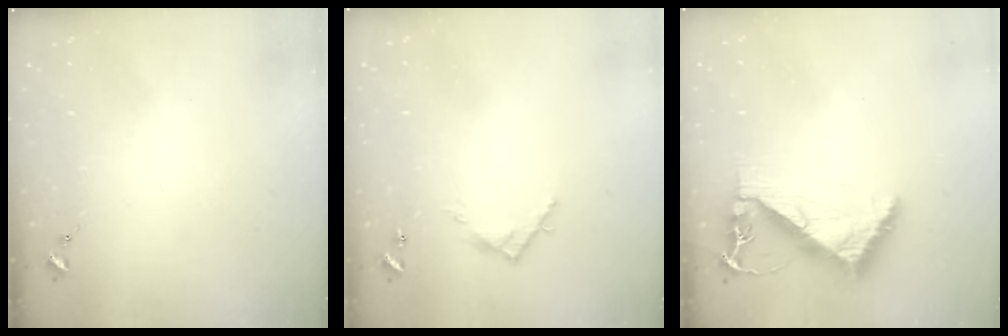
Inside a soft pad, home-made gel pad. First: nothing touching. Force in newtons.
{"total": 5.5, "press": 5.5, "slide": 0.3}
{"total": 6.8, "press": 6.8, "slide": 0.9}